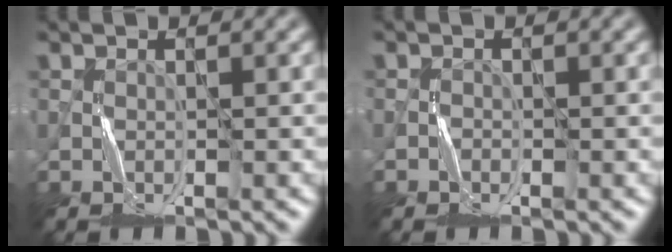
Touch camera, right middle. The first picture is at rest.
{"total": 0.8, "force": [-0.6, 0.5, -0.1], "torque": [0.001, 0.004, -0.013]}